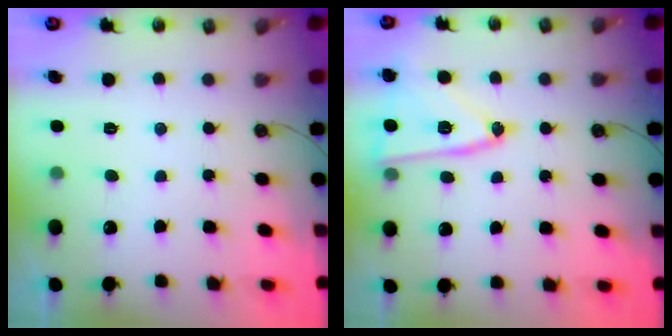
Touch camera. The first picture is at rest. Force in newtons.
{"total": 16.2, "press": 16.1, "slide": 1.3}